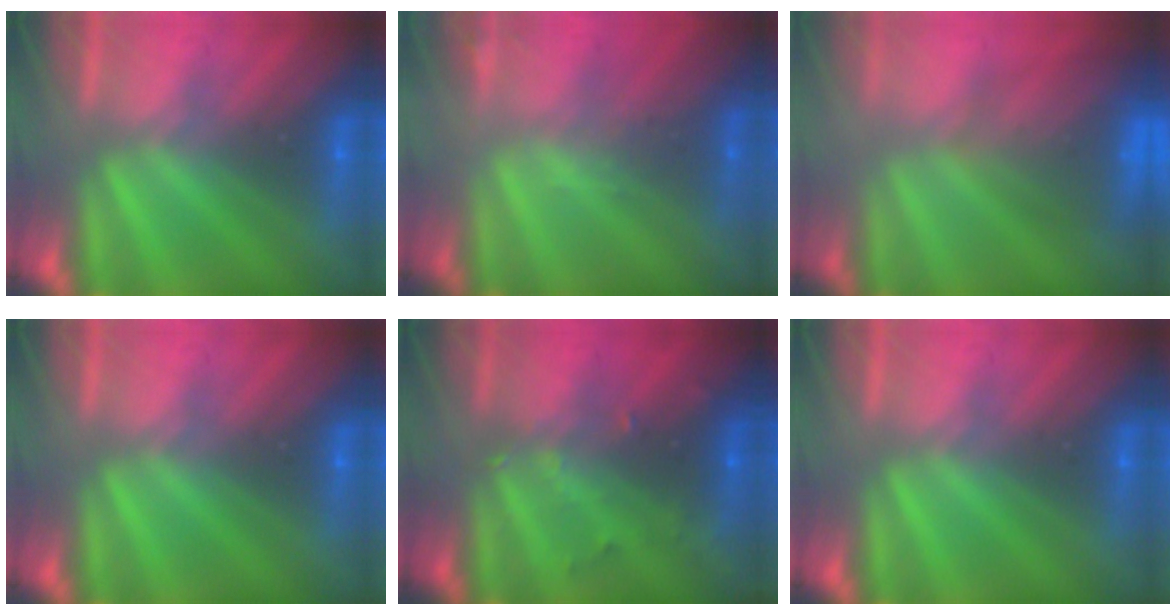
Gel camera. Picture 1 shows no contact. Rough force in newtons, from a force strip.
{"total": 1.9}
{"total": 6.0}
{"total": 0.0}
{"total": 3.1}
{"total": 0.0}